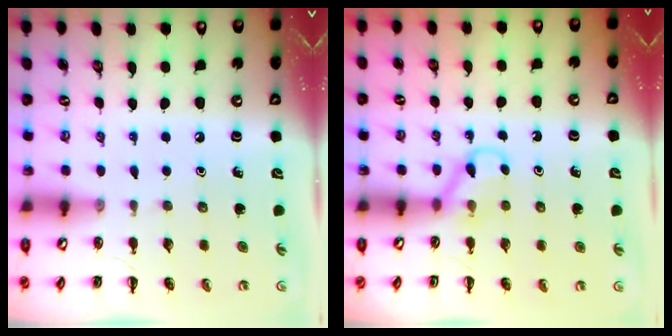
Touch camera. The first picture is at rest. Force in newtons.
{"total": 5.5, "press": 5.3, "slide": 1.3}